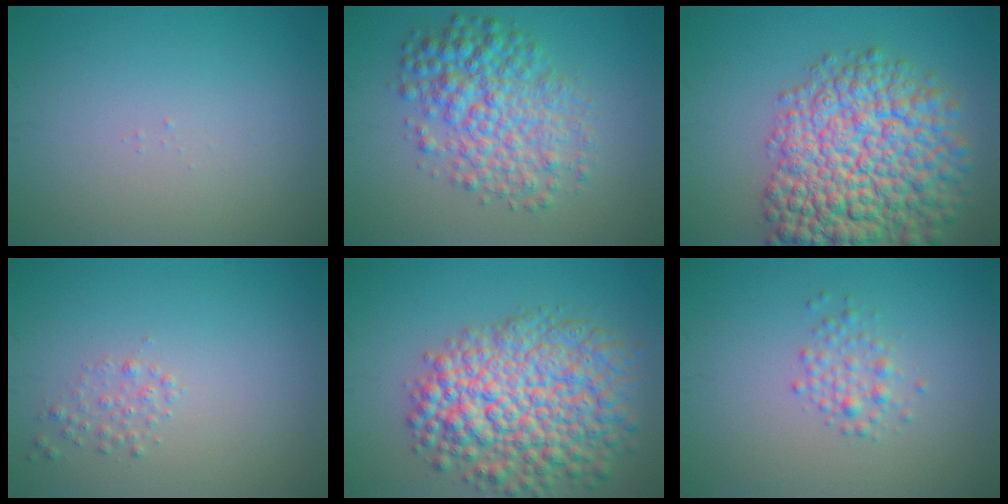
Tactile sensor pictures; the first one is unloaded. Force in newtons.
{"total": 6.1, "press": 6.1, "slide": 0.0}
{"total": 12.8, "press": 12.8, "slide": 0.5}
{"total": 1.1, "press": 1.1, "slide": 0.0}
{"total": 10.1, "press": 10.1, "slide": 0.4}
{"total": 1.7, "press": 1.7, "slide": 0.0}